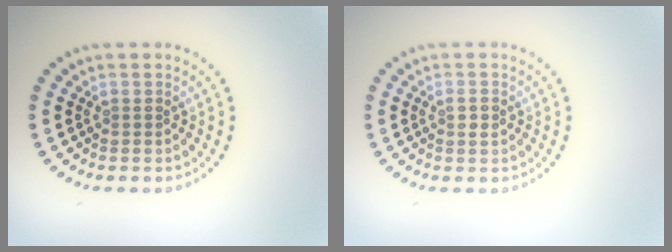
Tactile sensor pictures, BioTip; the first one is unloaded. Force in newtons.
{"total": 1.1, "press": 1.1, "slide": 0.3}